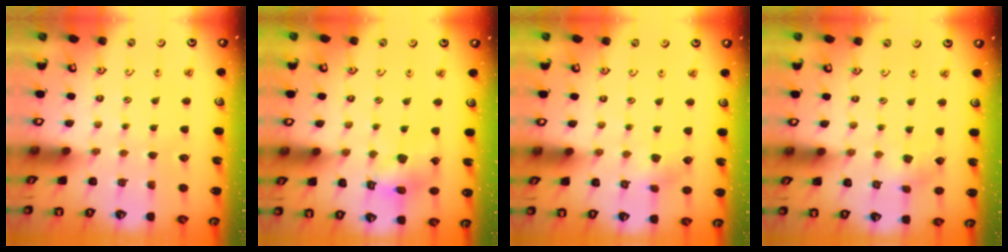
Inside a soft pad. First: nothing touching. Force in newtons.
{"total": 10.0, "press": 9.9, "slide": 1.0}
{"total": 3.7, "press": 3.6, "slide": 0.5}
{"total": 3.1, "press": 3.1, "slide": 0.4}